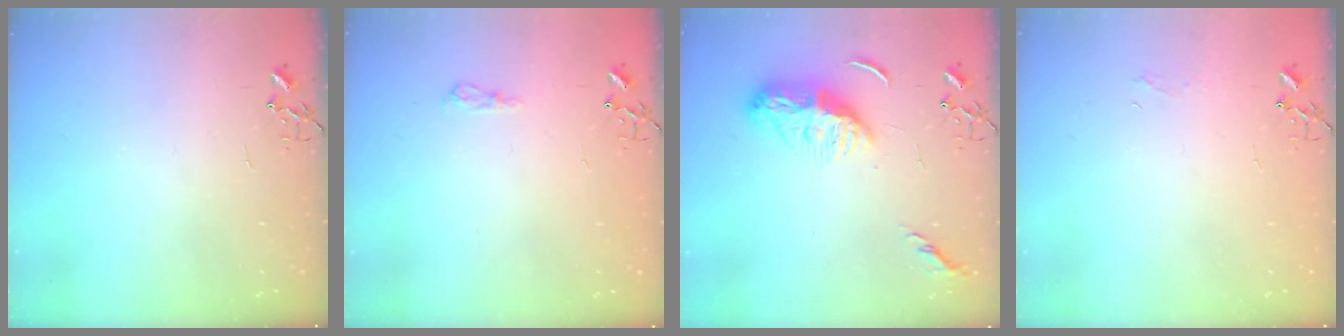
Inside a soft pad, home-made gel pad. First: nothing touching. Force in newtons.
{"total": 7.0, "press": 7.0, "slide": 0.8}
{"total": 10.5, "press": 10.4, "slide": 1.1}
{"total": 3.9, "press": 3.9, "slide": 0.5}